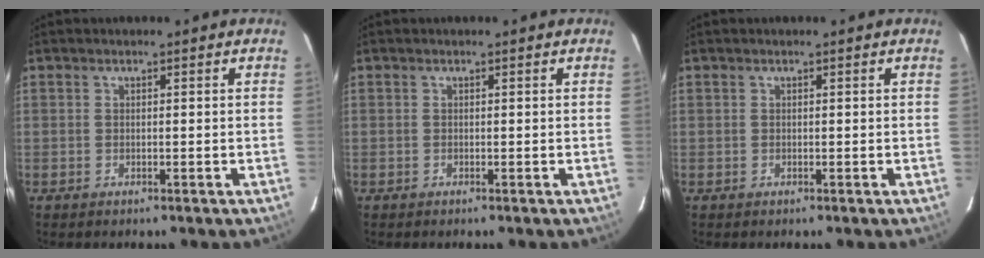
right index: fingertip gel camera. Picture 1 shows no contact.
{"total": 0.0}
{"total": 0.0}